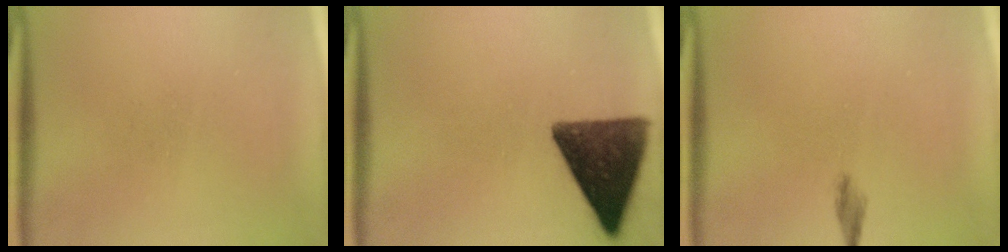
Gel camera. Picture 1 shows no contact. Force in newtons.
{"total": 13.2}
{"total": 1.3}